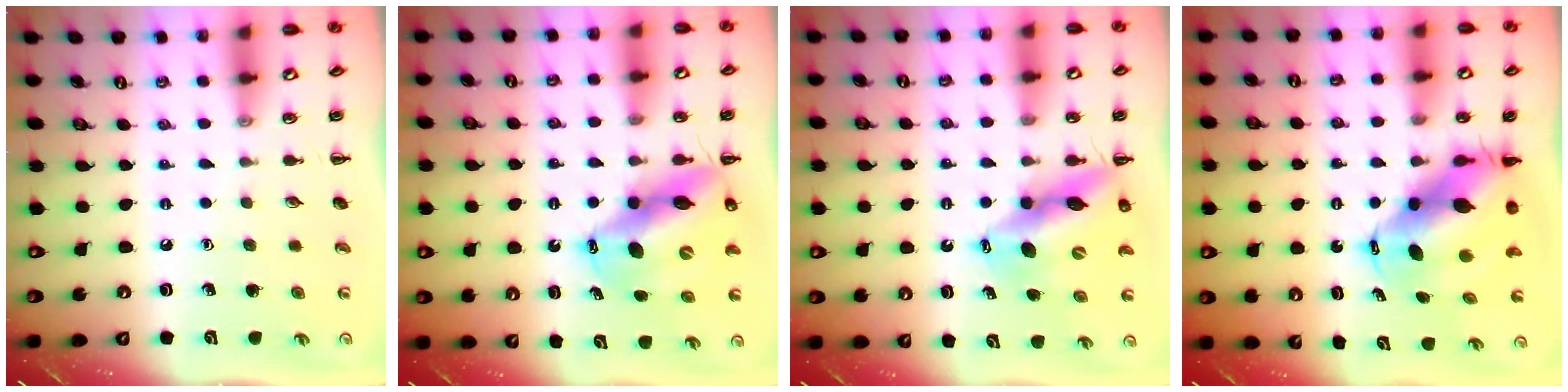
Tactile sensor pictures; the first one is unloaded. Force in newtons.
{"total": 14.1, "press": 13.6, "slide": 3.6}
{"total": 13.4, "press": 13.0, "slide": 3.5}
{"total": 10.7, "press": 10.3, "slide": 2.8}